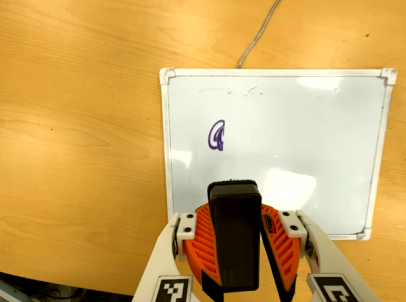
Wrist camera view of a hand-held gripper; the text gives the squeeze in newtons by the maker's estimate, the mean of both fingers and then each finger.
{"total": 10.8, "left": 11.1, "right": 10.4}